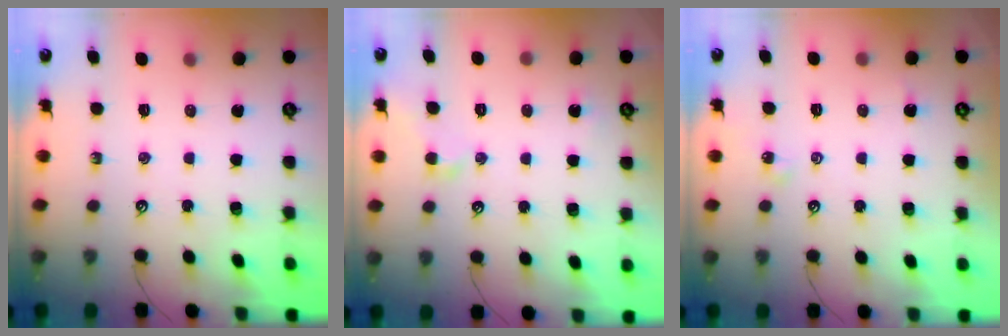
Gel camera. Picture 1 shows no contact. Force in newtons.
{"total": 1.0, "press": 0.9, "slide": 0.3}
{"total": 2.8, "press": 2.7, "slide": 0.4}